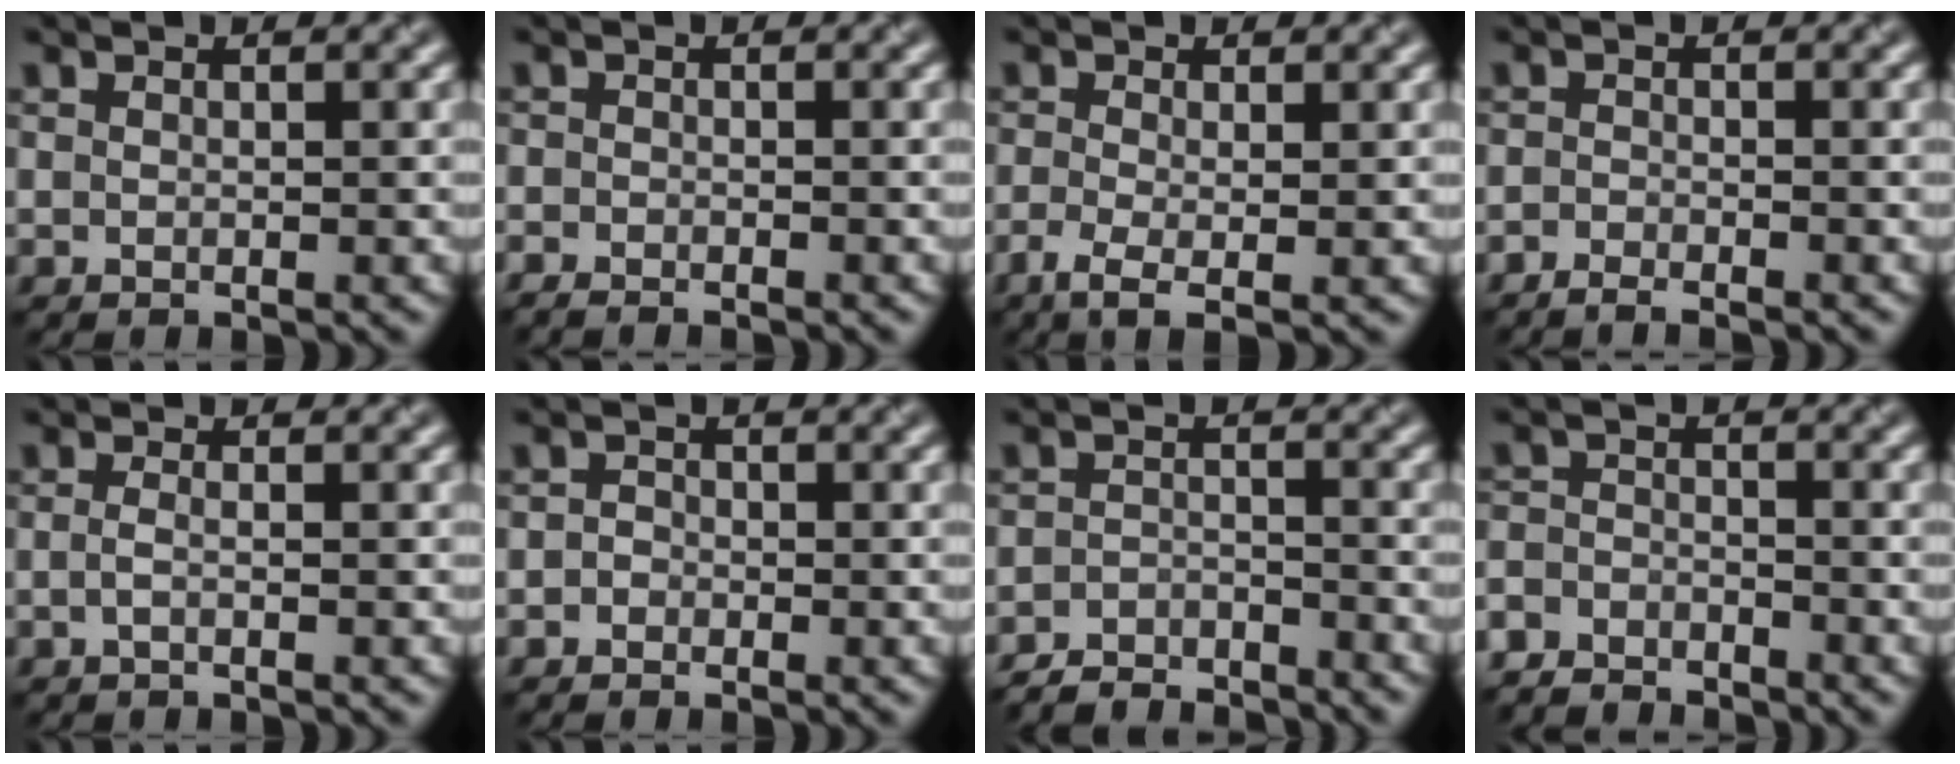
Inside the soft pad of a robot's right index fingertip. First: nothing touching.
{"total": 1.5, "force": [-1.5, 0.0, 0.3], "torque": [-0.005, -0.002, -0.031]}
{"total": 2.8, "force": [-0.9, 0.9, 2.5], "torque": [-0.062, -0.007, -0.020]}
{"total": 1.5, "force": [-1.4, 0.0, 0.6], "torque": [-0.014, -0.002, -0.032]}
{"total": 0.9, "force": [-0.4, 0.1, 0.8], "torque": [-0.024, 0.002, -0.010]}
{"total": 0.8, "force": [-0.5, 0.7, 0.1], "torque": [0.005, 0.003, -0.014]}
{"total": 4.1, "force": [-4.0, 0.7, 0.7], "torque": [-0.013, -0.002, -0.079]}
{"total": 4.1, "force": [-3.9, 1.1, 0.6], "torque": [-0.005, -0.008, -0.081]}